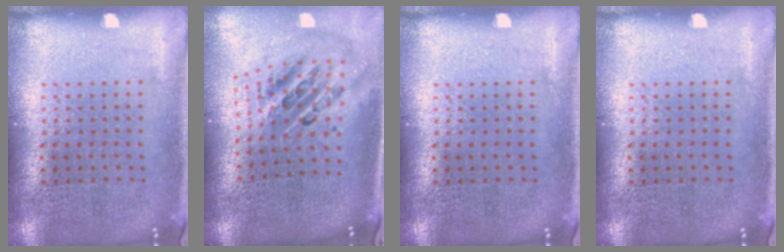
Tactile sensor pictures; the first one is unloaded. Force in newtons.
{"total": 2.5, "press": 1.7, "slide": 1.9}
{"total": 0.0}
{"total": 0.0}